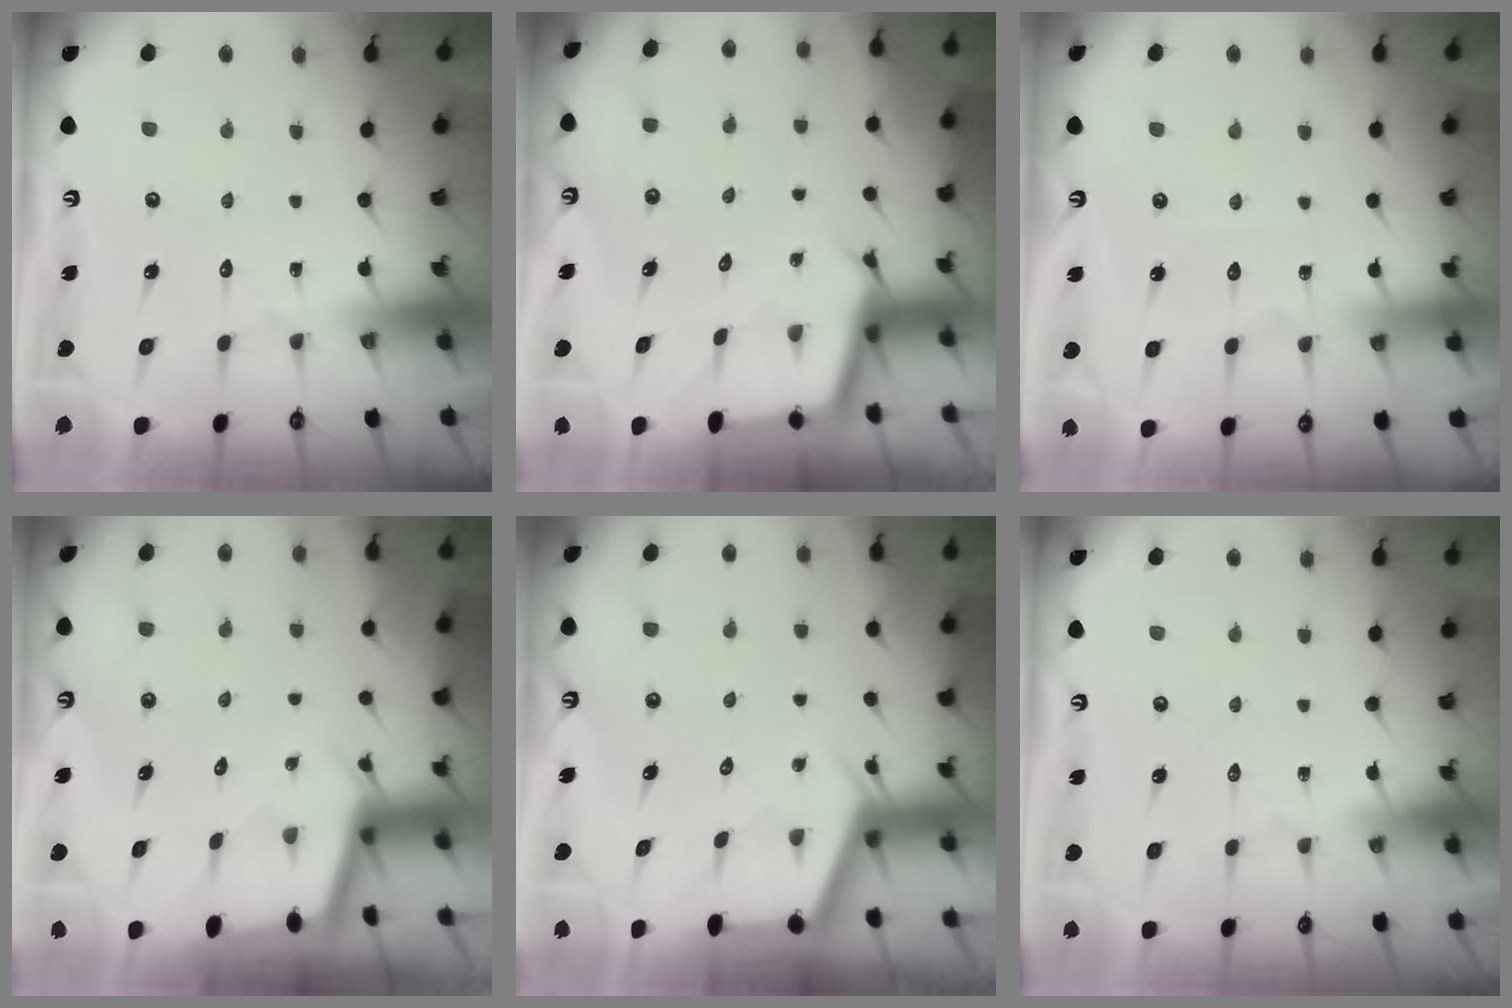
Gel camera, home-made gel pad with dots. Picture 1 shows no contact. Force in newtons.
{"total": 2.7, "press": 2.7, "slide": 0.1}
{"total": 3.9, "press": 3.9, "slide": 0.4}
{"total": 1.9, "press": 1.9, "slide": 0.2}
{"total": 2.8, "press": 2.8, "slide": 0.4}
{"total": 0.0}